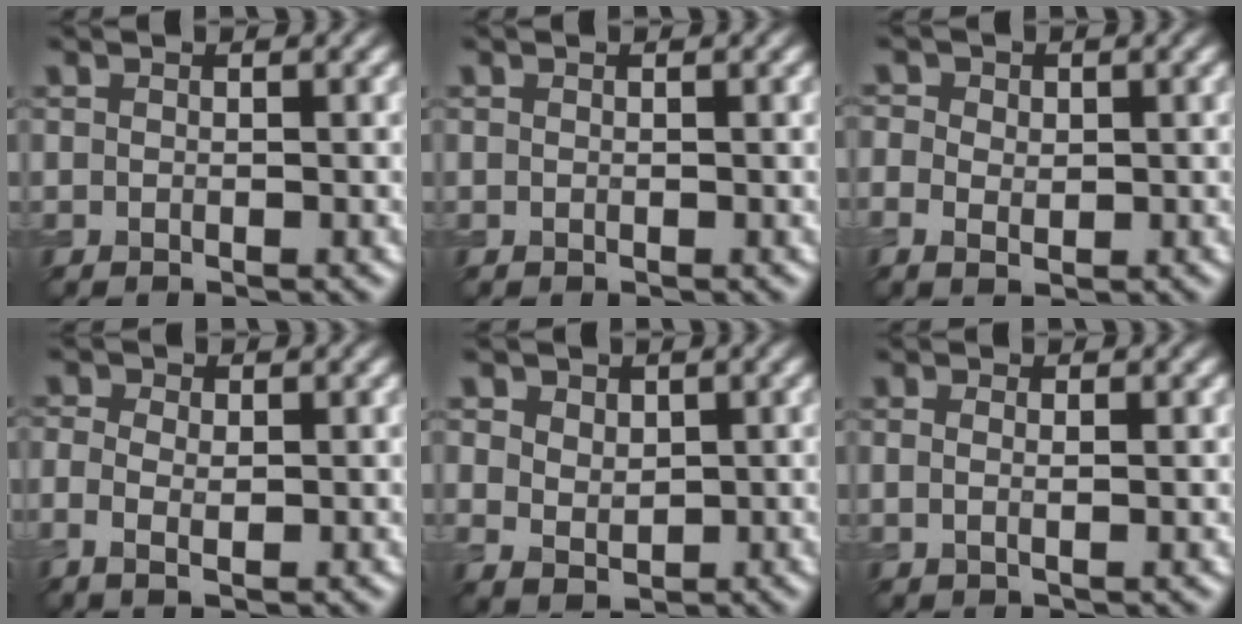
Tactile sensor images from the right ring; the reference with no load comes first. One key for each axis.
{"total": 0.0}
{"total": 2.7, "fx": 0.4, "fy": 2.2, "fz": 1.6, "tx": -0.019, "ty": 0.012, "tz": -0.001}
{"total": 2.4, "fx": -0.2, "fy": 1.5, "fz": 1.8, "tx": -0.041, "ty": -0.001, "tz": -0.005}
{"total": 4.0, "fx": 1.7, "fy": 3.0, "fz": 2.1, "tx": -0.051, "ty": 0.012, "tz": 0.023}
{"total": 1.3, "fx": 0.4, "fy": 0.6, "fz": 1.1, "tx": -0.014, "ty": -0.004, "tz": -0.004}